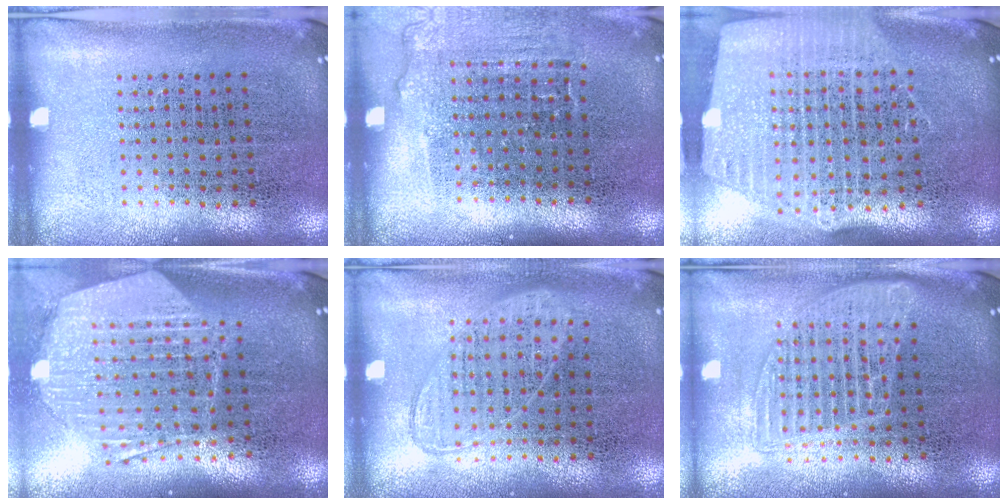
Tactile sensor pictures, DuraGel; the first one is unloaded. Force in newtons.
{"total": 1.1, "press": 1.0, "slide": 0.4}
{"total": 2.6, "press": 2.2, "slide": 1.4}
{"total": 2.2, "press": 1.9, "slide": 1.1}
{"total": 1.0, "press": 0.9, "slide": 0.4}
{"total": 1.5, "press": 1.3, "slide": 0.7}